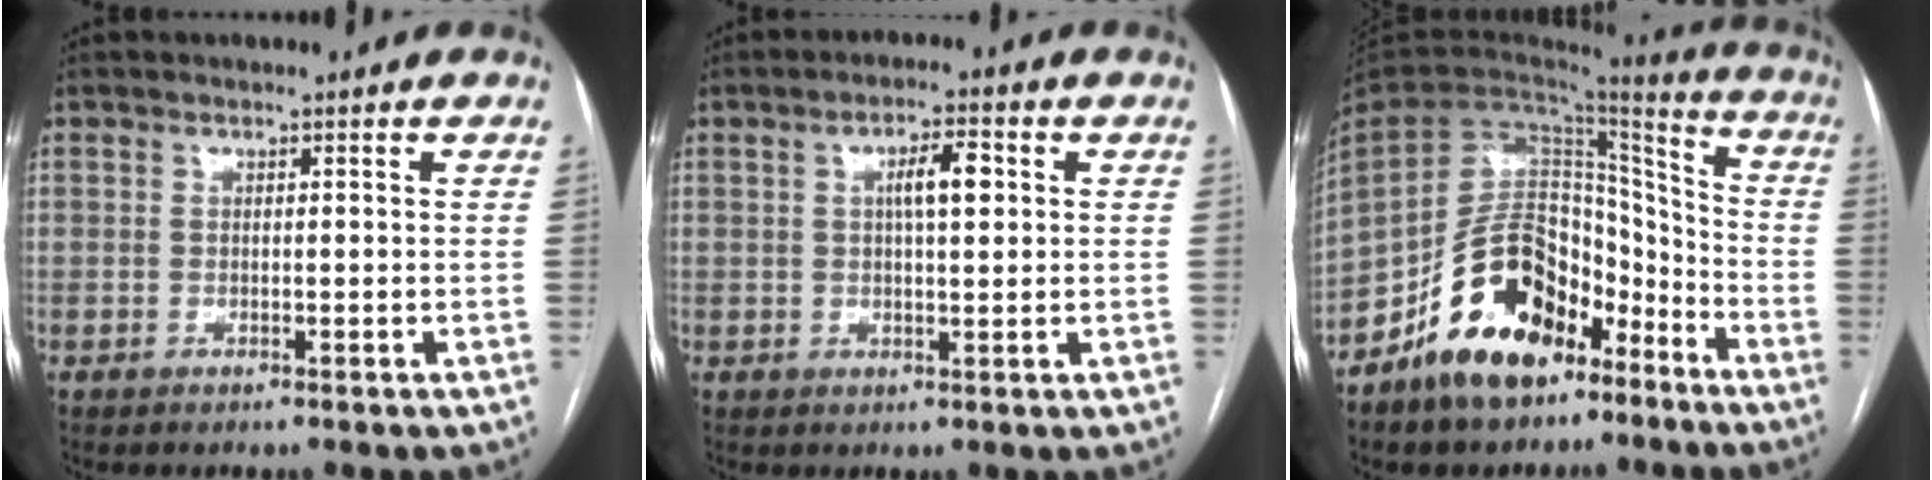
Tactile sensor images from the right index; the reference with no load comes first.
{"total": 4.9, "force": [1.2, 1.2, 4.6], "torque": [-0.080, 0.012, 0.019]}
{"total": 17.6, "force": [-10.8, 9.8, 9.8], "torque": [-0.181, 0.036, -0.185]}